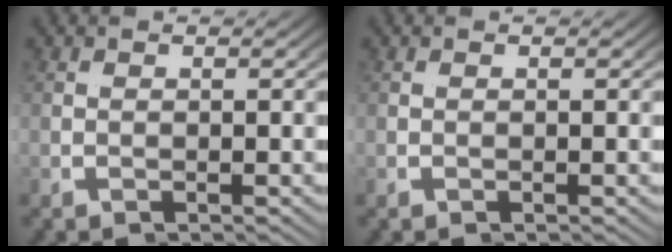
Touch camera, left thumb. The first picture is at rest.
{"total": 0.0}